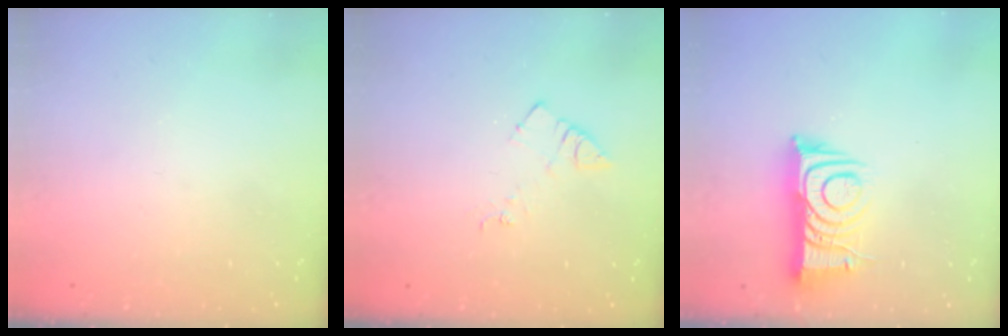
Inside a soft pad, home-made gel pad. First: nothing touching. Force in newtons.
{"total": 6.2, "press": 6.2, "slide": 0.6}
{"total": 9.9, "press": 9.9, "slide": 1.0}